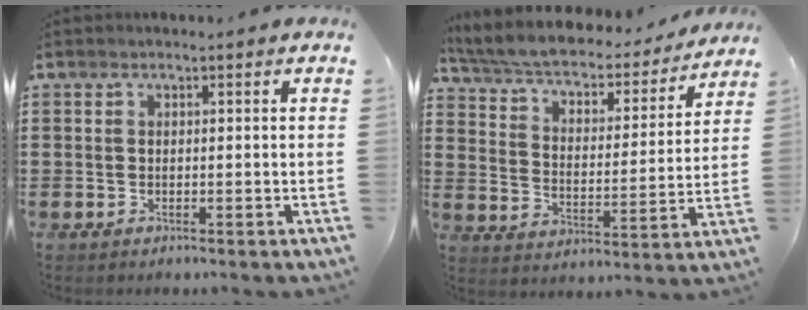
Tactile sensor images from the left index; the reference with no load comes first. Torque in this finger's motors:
{"motor_torque": [1.36, -0.78, 0.64, 0.15]}